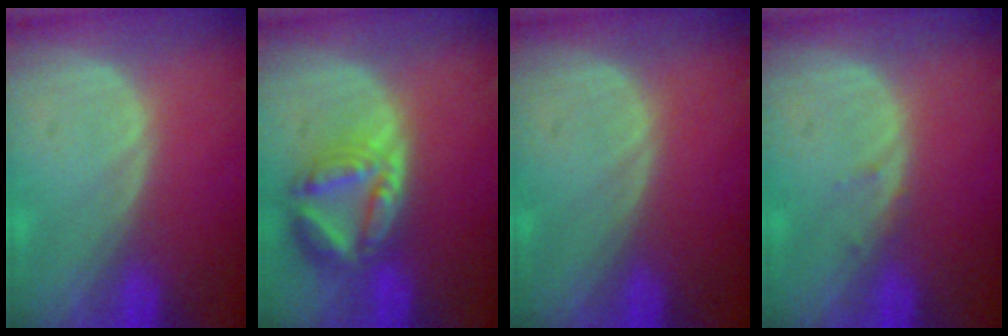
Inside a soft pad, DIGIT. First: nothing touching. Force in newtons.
{"total": 7.9, "press": 7.0, "slide": 3.8}
{"total": 0.0}
{"total": 0.8, "press": 0.7, "slide": 0.3}